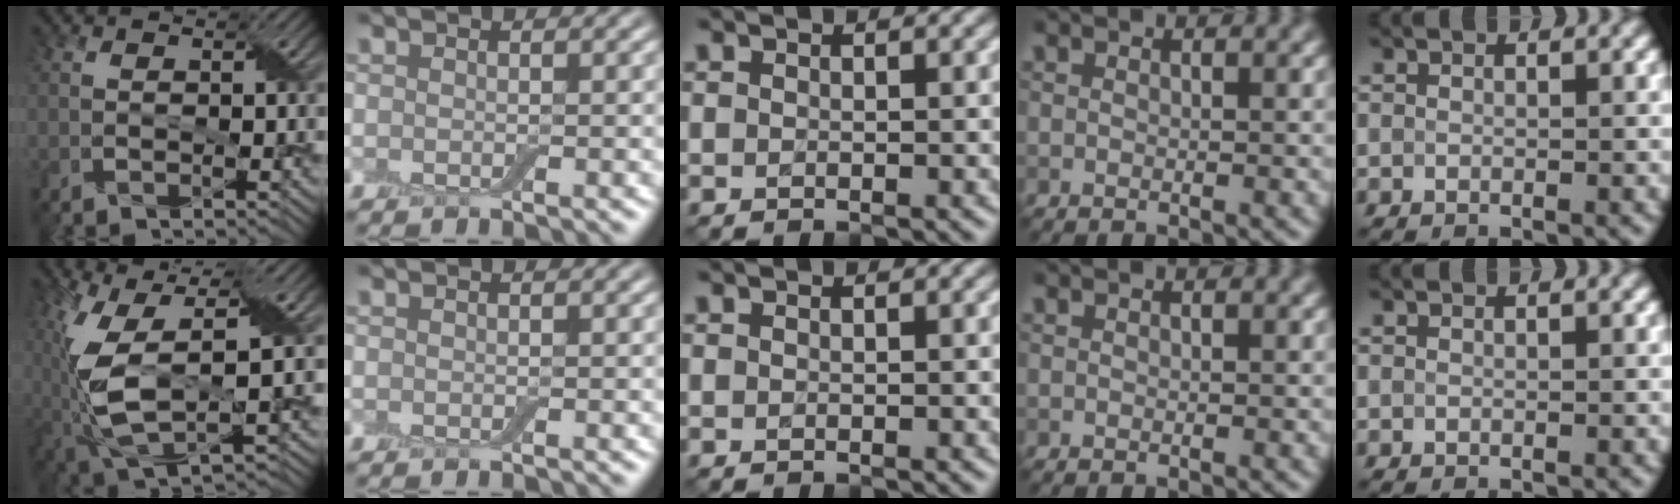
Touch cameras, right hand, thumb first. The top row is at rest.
{"thumb": {"total": 12.4, "force": [0.1, 5.6, 11.0], "torque": [-0.251, -0.022, 0.010]}}